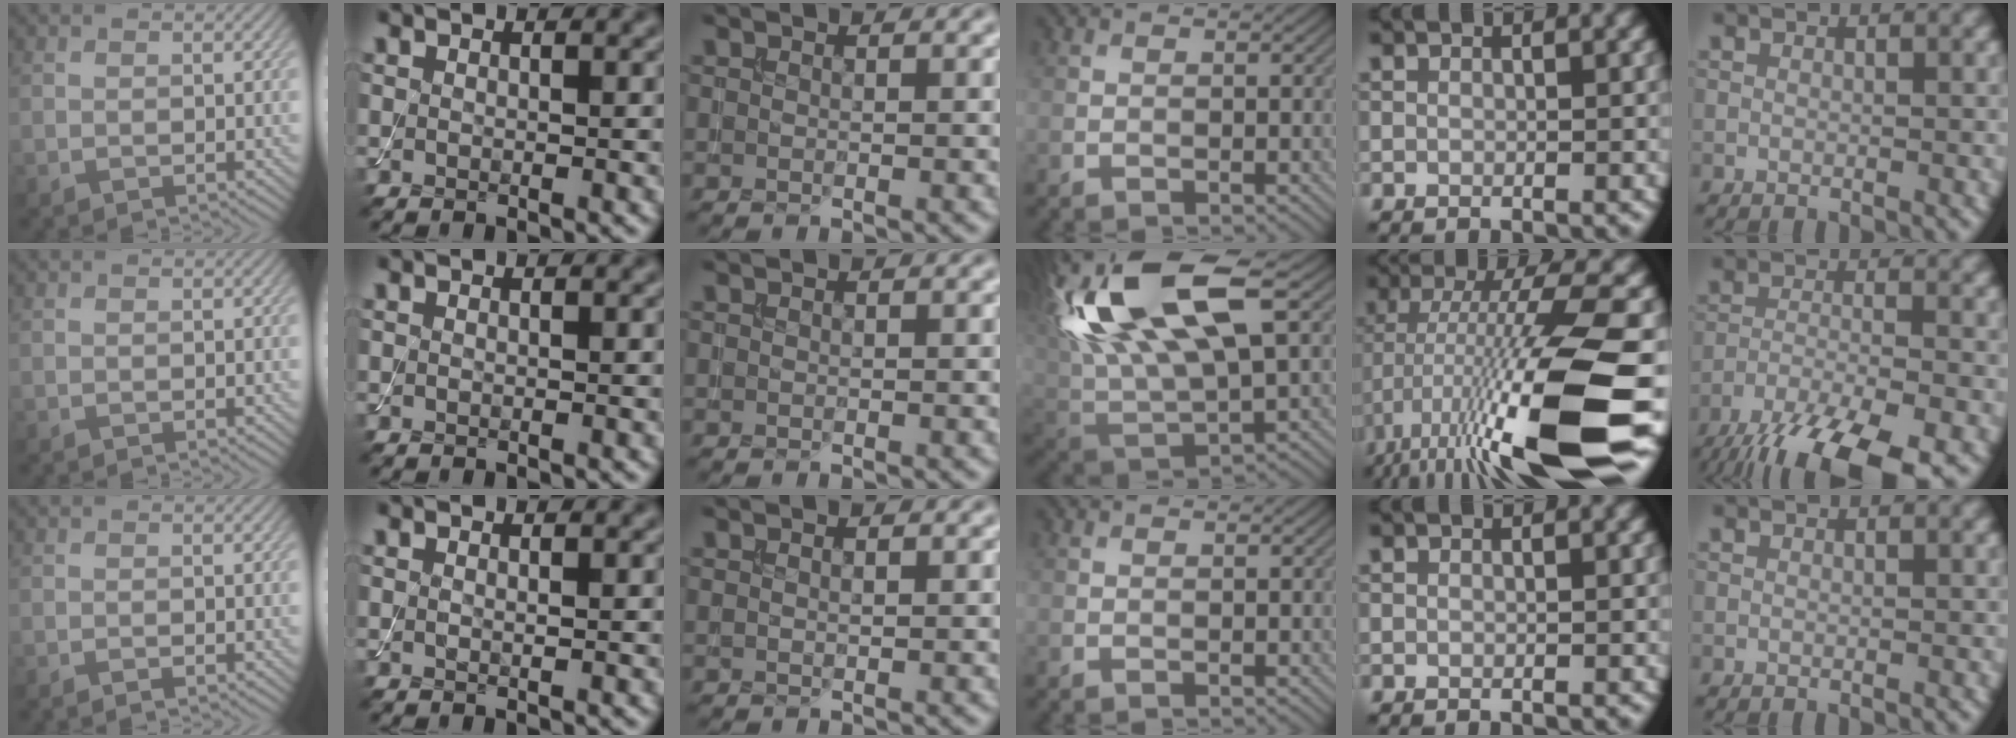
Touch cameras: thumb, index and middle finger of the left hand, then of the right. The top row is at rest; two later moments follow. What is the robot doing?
{"motion": "assemble", "object": "toy tower of hanoi"}